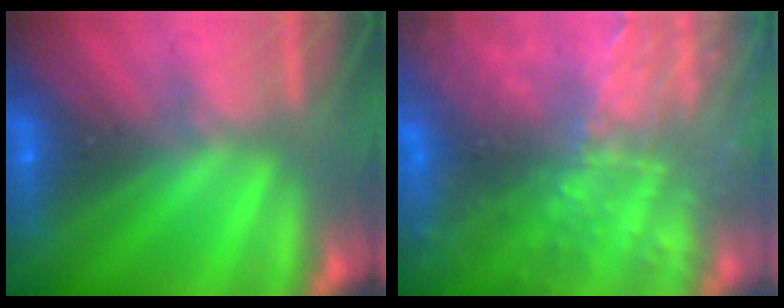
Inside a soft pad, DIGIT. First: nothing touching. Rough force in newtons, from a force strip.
{"total": 5.9}